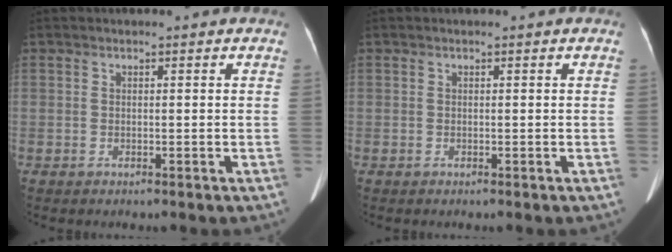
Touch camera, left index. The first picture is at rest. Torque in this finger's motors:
{"motor_torque": [0.02, 0.02, 0.03, 0.00]}